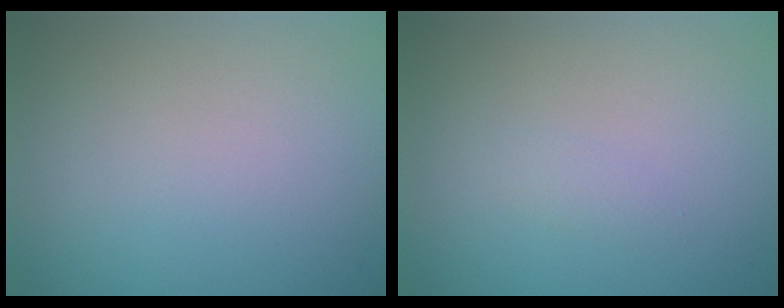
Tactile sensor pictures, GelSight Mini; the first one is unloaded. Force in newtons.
{"total": 0.7, "press": 0.7, "slide": 0.0}